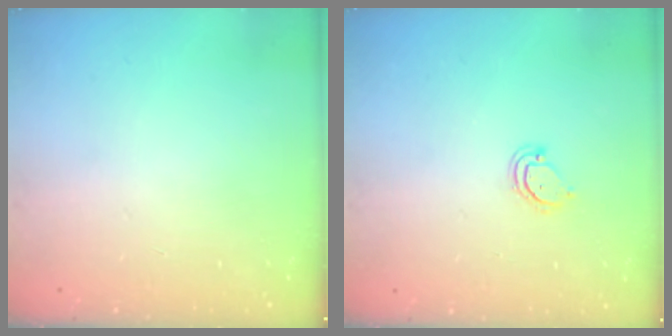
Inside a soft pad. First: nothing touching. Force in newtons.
{"total": 4.0, "press": 4.0, "slide": 0.4}